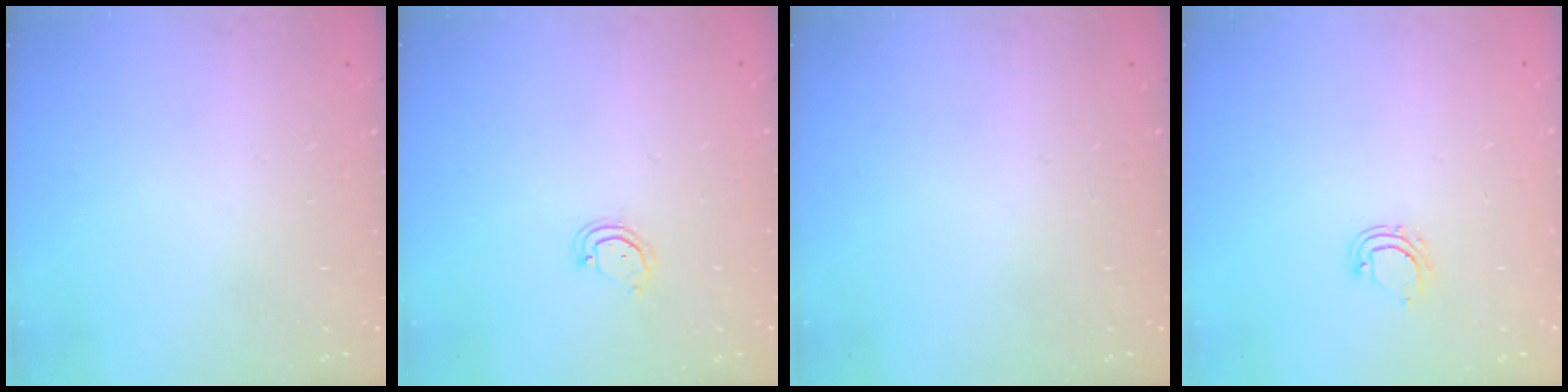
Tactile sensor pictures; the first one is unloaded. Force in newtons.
{"total": 3.6, "press": 3.6, "slide": 0.2}
{"total": 0.0}
{"total": 5.4, "press": 5.4, "slide": 0.4}